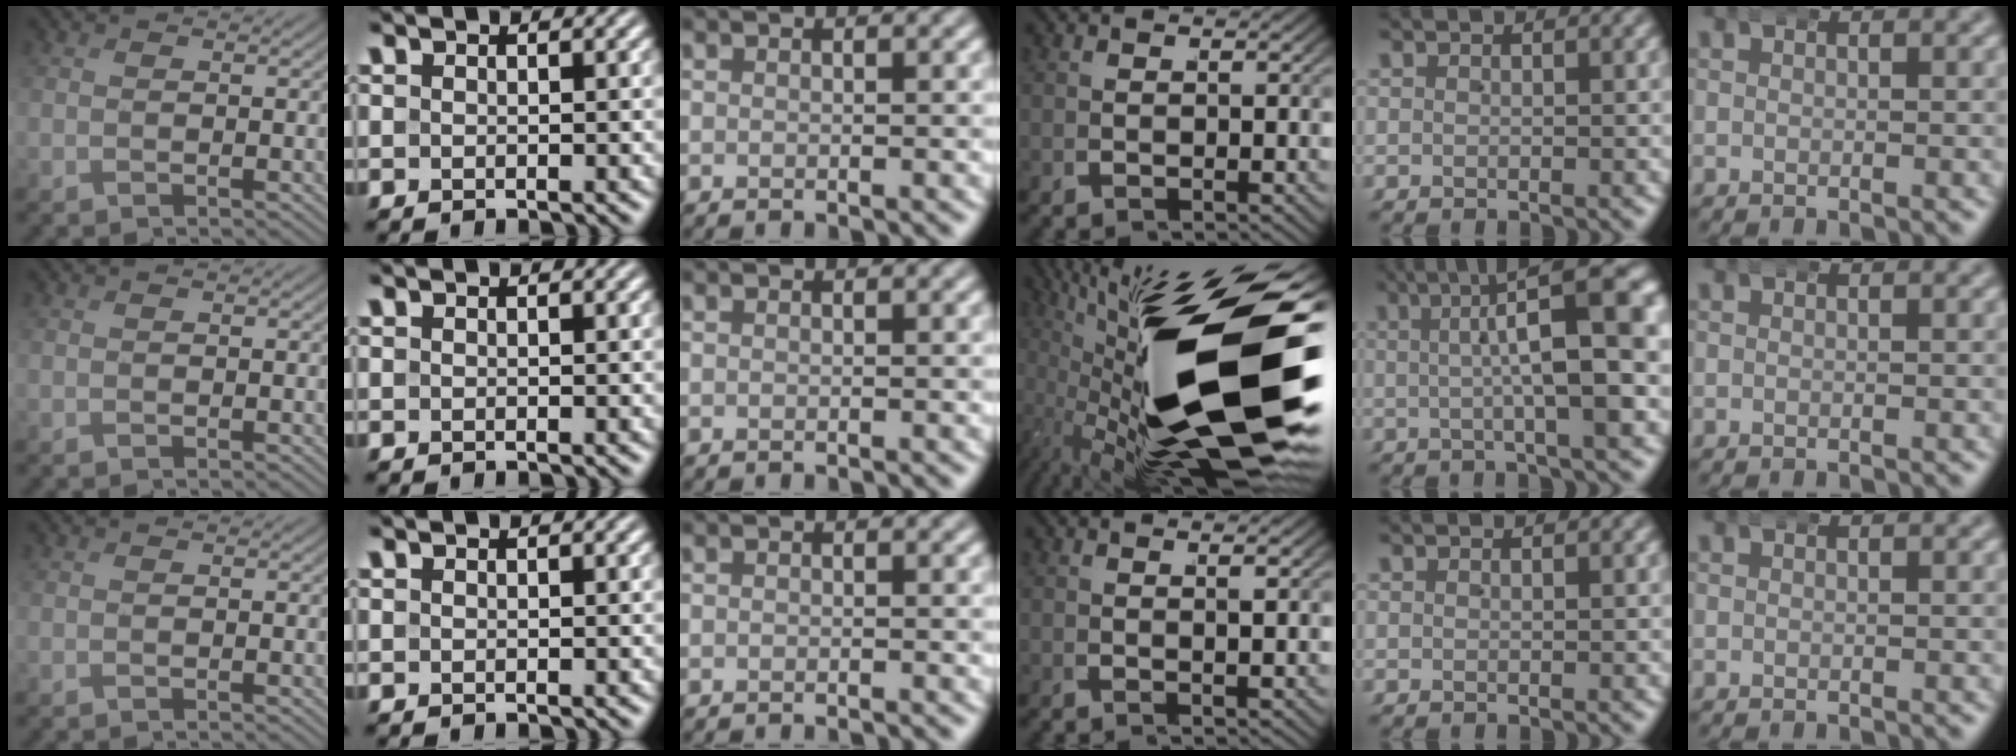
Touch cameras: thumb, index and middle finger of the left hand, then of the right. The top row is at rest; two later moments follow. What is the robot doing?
{"motion": "wrap", "object": "arm wrap"}